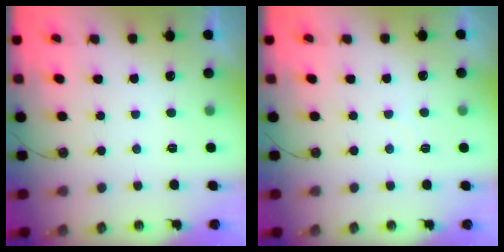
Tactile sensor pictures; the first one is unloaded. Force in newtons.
{"total": 2.0, "press": 2.0, "slide": 0.3}